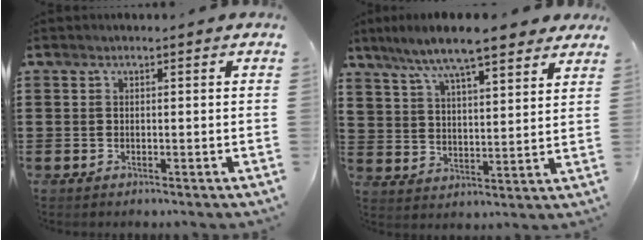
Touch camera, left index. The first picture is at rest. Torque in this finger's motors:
{"motor_torque": [2.06, -0.08, 1.05, 0.21]}